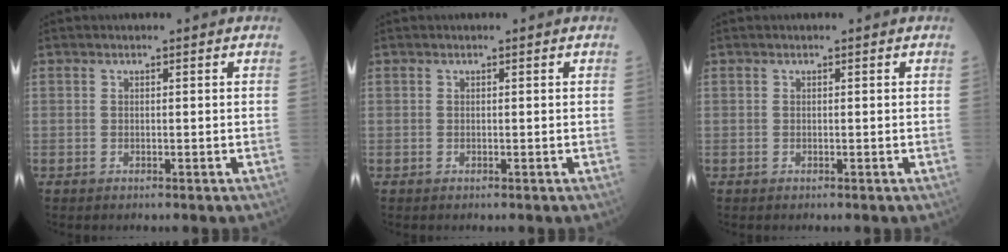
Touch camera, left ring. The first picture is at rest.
{"total": 0.0}
{"total": 0.0}